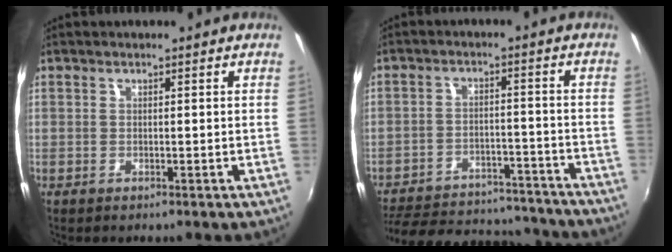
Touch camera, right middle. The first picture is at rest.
{"total": 22.7, "force": [-19.5, 8.4, 8.0], "torque": [-0.174, 0.026, -0.245]}